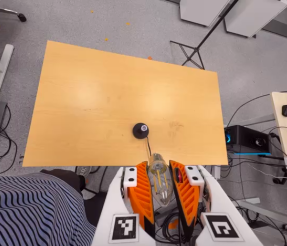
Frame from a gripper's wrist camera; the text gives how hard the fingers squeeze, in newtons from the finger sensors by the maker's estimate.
{"total": 20.3, "left": 21.7, "right": 18.9}